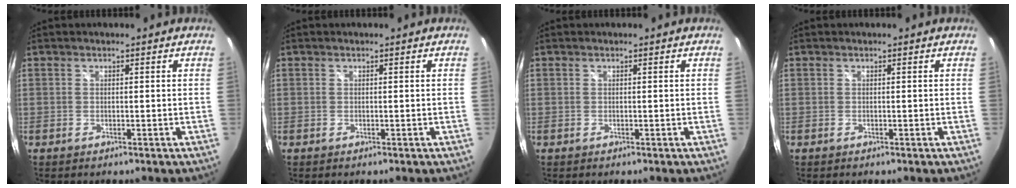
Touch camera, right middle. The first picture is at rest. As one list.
[{"total": 0.0}, {"total": 0.0}, {"total": 0.0}]